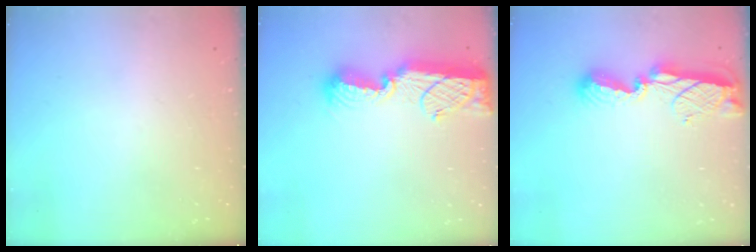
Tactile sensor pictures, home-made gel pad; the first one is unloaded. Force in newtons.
{"total": 13.4, "press": 13.3, "slide": 0.6}
{"total": 9.6, "press": 9.6, "slide": 1.2}